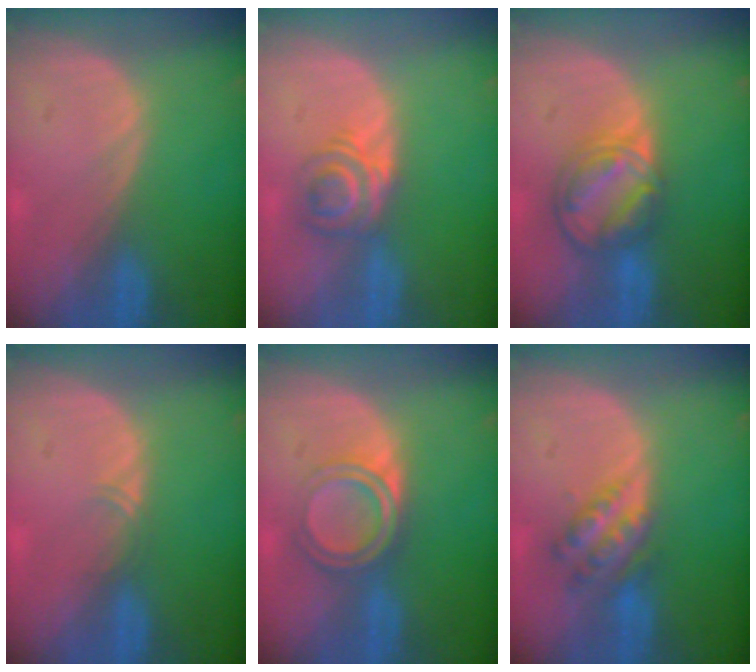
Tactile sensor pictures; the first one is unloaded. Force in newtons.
{"total": 5.9, "press": 4.9, "slide": 3.3}
{"total": 8.2, "press": 7.0, "slide": 4.4}
{"total": 1.1, "press": 1.0, "slide": 0.6}
{"total": 5.7, "press": 5.1, "slide": 2.5}
{"total": 6.1, "press": 5.4, "slide": 3.0}